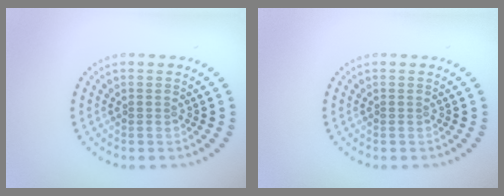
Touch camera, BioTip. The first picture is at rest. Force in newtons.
{"total": 0.0}